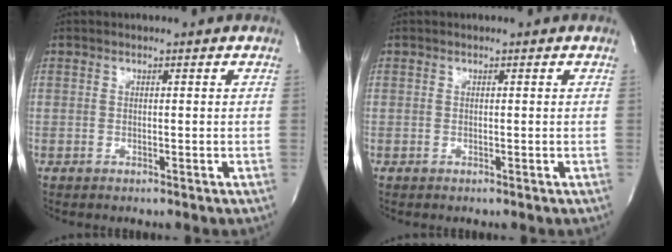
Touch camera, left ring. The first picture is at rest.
{"total": 0.0}